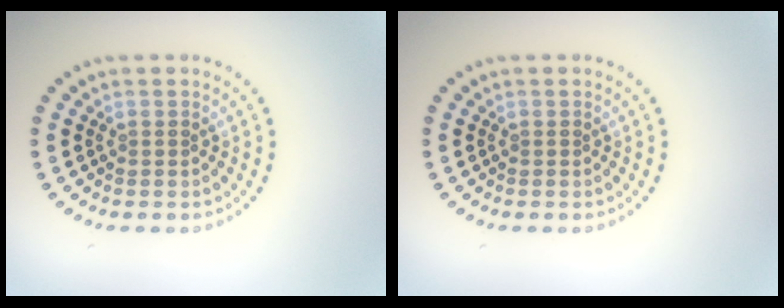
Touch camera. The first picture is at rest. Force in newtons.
{"total": 0.0}